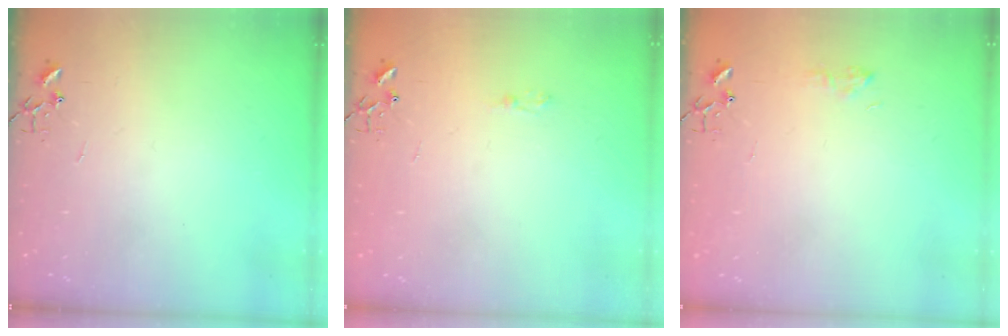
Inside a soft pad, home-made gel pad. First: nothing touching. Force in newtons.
{"total": 5.3, "press": 5.3, "slide": 0.6}
{"total": 6.2, "press": 6.1, "slide": 0.7}